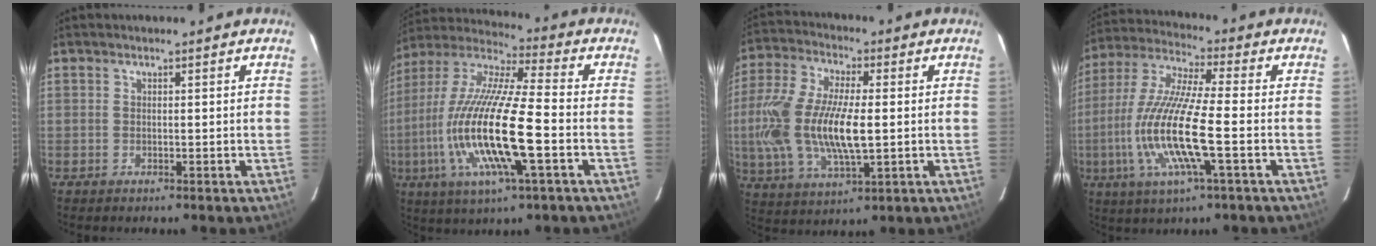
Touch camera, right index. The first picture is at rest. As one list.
[{"total": 21.4, "force": [-5.6, 3.6, 20.4], "torque": [-0.401, -0.027, -0.112]}, {"total": 17.9, "force": [-0.8, 7.1, 16.4], "torque": [-0.341, -0.004, -0.017]}, {"total": 16.3, "force": [-4.0, 2.0, 15.7], "torque": [-0.323, -0.012, -0.079]}]